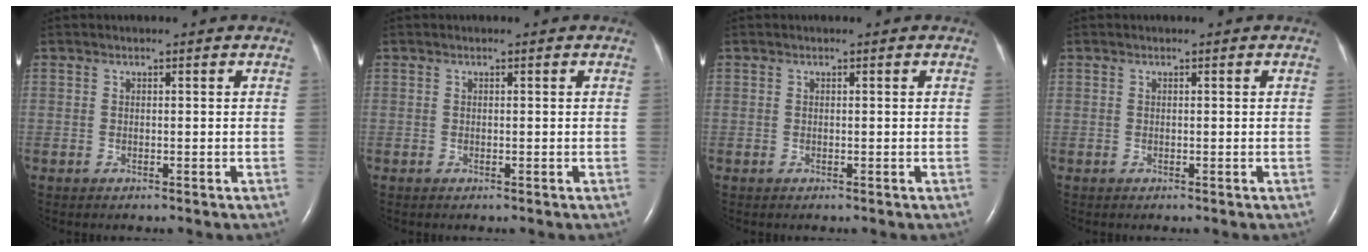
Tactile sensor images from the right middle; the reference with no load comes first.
{"total": 0.0}
{"total": 0.0}
{"total": 0.0}